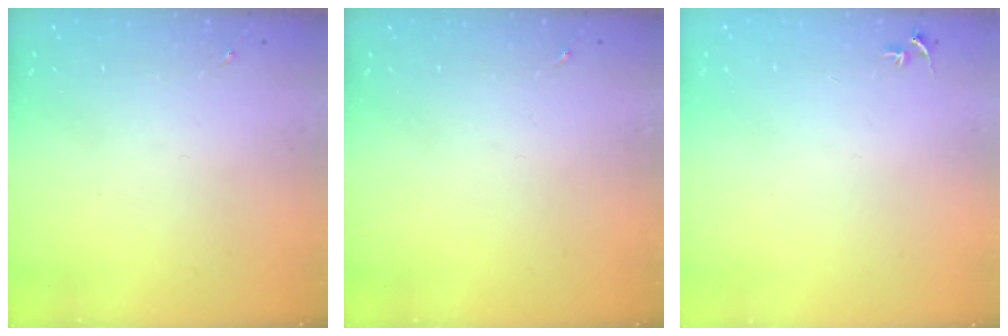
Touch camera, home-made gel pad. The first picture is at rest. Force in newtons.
{"total": 0.0}
{"total": 2.7, "press": 2.7, "slide": 0.3}